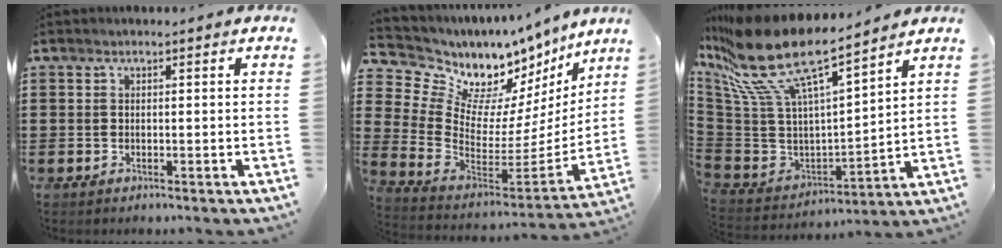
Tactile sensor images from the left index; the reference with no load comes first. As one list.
[{"total": 9.8, "force": [7.2, 5.5, 3.7], "torque": [-0.112, -0.074, 0.133]}, {"total": 14.6, "force": [10.1, 3.9, 9.9], "torque": [-0.249, -0.072, 0.165]}]